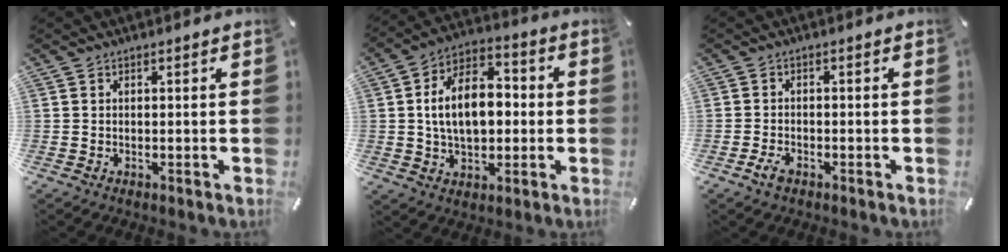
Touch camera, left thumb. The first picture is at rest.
{"total": 13.5, "force": [0.1, 9.0, 10.1], "torque": [-0.185, 0.010, 0.001]}
{"total": 2.5, "force": [-1.6, 1.3, 1.5], "torque": [-0.042, 0.001, -0.034]}